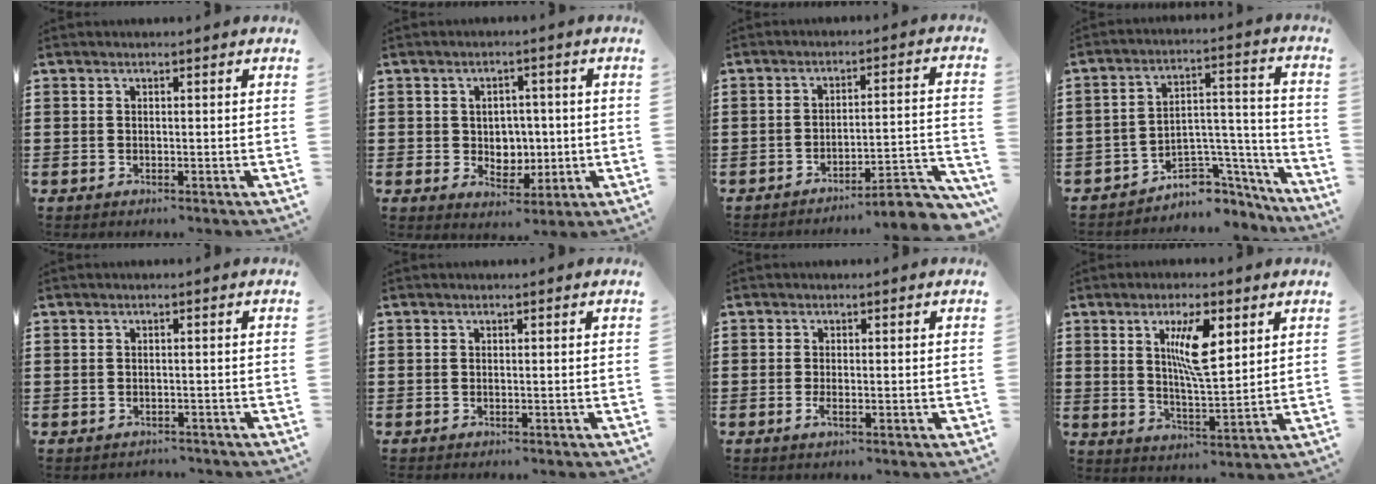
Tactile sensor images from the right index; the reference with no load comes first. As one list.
[{"total": 4.1, "force": [0.4, 3.8, 1.5], "torque": [-0.023, 0.004, -0.001]}, {"total": 5.7, "force": [-4.9, 0.3, 2.9], "torque": [-0.045, -0.011, -0.095]}, {"total": 6.1, "force": [-4.7, 3.4, 1.6], "torque": [-0.032, 0.009, -0.087]}, {"total": 1.0, "force": [-0.9, 0.4, -0.1], "torque": [-0.001, 0.004, -0.021]}, {"total": 0.0}, {"total": 1.6, "force": [-0.7, 0.2, 1.4], "torque": [-0.032, -0.006, -0.014]}, {"total": 8.3, "force": [3.2, 2.5, 7.2], "torque": [-0.133, 0.000, 0.051]}]